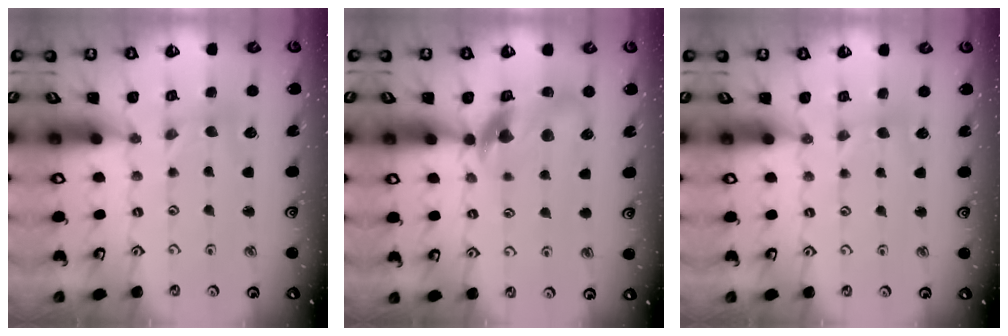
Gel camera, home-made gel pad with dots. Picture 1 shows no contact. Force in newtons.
{"total": 11.4, "press": 11.2, "slide": 1.7}
{"total": 1.7, "press": 1.7, "slide": 0.3}